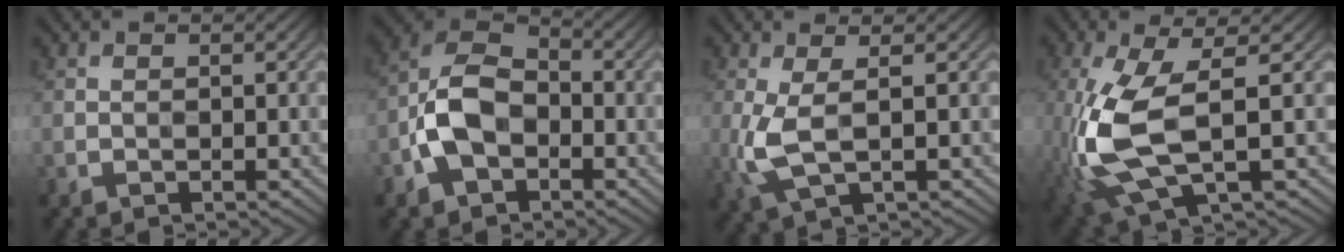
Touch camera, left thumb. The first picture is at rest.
{"total": 8.2, "force": [-2.8, 5.3, 5.7], "torque": [-0.121, 0.009, -0.066]}
{"total": 5.0, "force": [-0.1, 1.7, 4.7], "torque": [-0.121, -0.003, -0.002]}
{"total": 10.2, "force": [-1.0, 3.7, 9.5], "torque": [-0.229, -0.009, -0.016]}